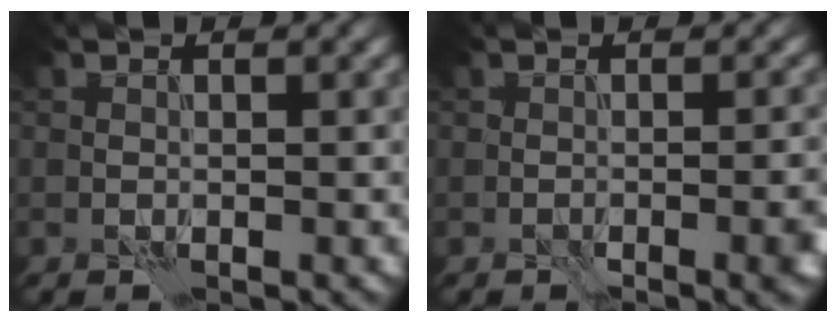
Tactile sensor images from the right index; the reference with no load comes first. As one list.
[{"total": 2.6, "force": [-1.3, 0.4, 2.2], "torque": [-0.029, -0.002, -0.018]}]